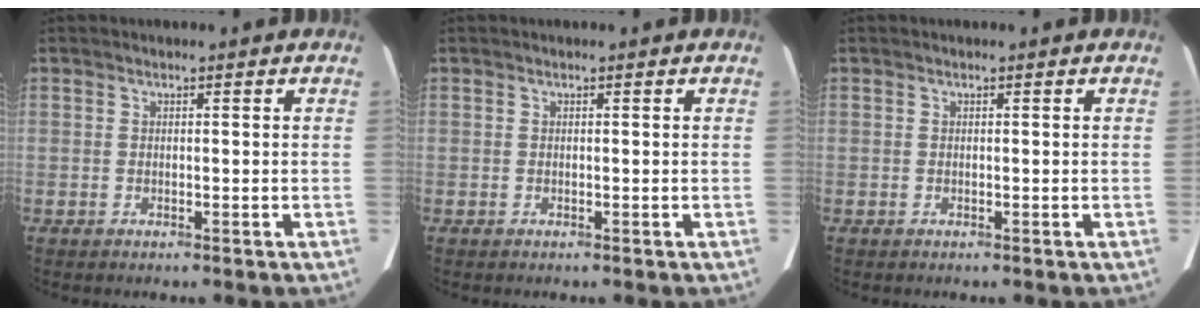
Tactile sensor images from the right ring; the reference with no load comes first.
{"total": 0.0}
{"total": 0.0}